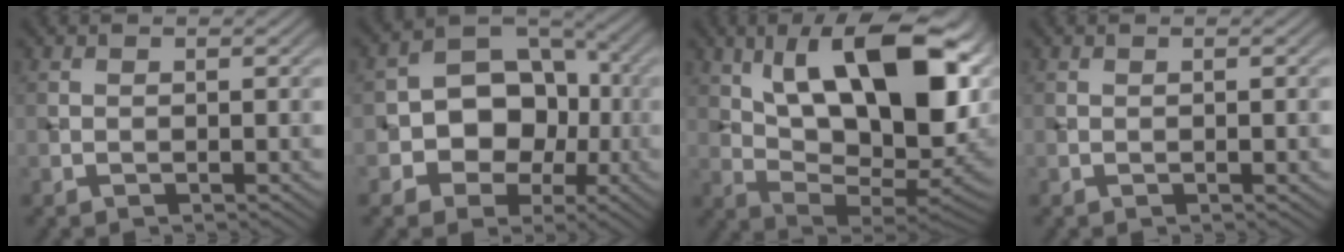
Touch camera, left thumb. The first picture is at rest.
{"total": 10.1, "force": [-1.9, 8.1, 5.7], "torque": [-0.072, -0.003, -0.057]}
{"total": 17.9, "force": [6.2, 7.8, 14.8], "torque": [-0.247, 0.010, 0.110]}
{"total": 0.6, "force": [0.0, 0.1, 0.6], "torque": [-0.009, 0.000, 0.000]}